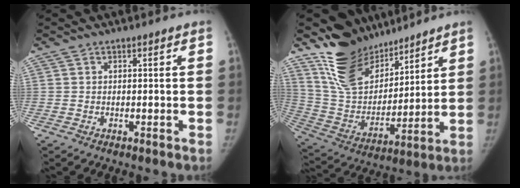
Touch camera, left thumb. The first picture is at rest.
{"total": 18.8, "force": [14.5, 9.8, 6.9], "torque": [-0.074, -0.084, 0.279]}